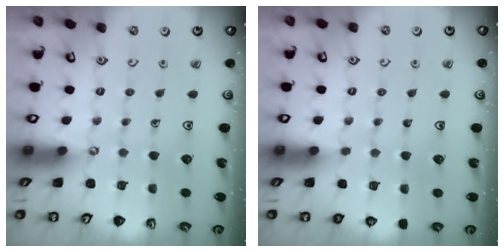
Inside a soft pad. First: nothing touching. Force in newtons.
{"total": 0.0}